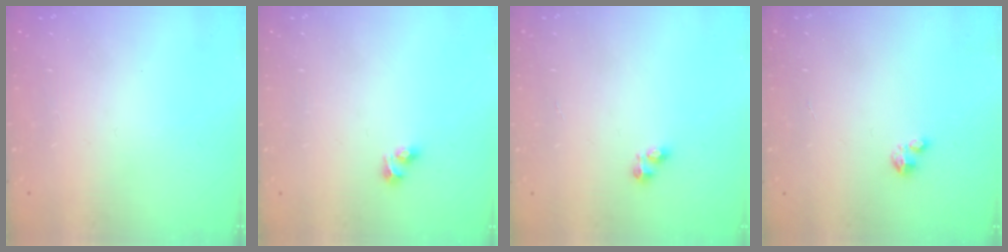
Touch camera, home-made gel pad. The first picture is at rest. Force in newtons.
{"total": 3.5, "press": 3.0, "slide": 1.8}
{"total": 2.8, "press": 2.8, "slide": 0.4}
{"total": 1.2, "press": 1.2, "slide": 0.2}